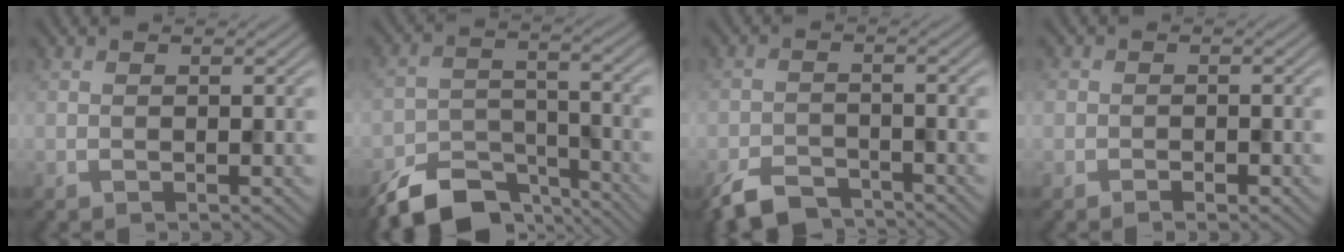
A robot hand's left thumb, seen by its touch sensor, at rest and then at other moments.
{"total": 10.3, "force": [-8.2, 4.5, 4.4], "torque": [-0.079, -0.016, -0.143]}
{"total": 5.5, "force": [-4.6, 2.2, 2.3], "torque": [-0.042, -0.007, -0.089]}
{"total": 1.8, "force": [-0.9, 1.3, 0.7], "torque": [-0.005, -0.004, -0.020]}